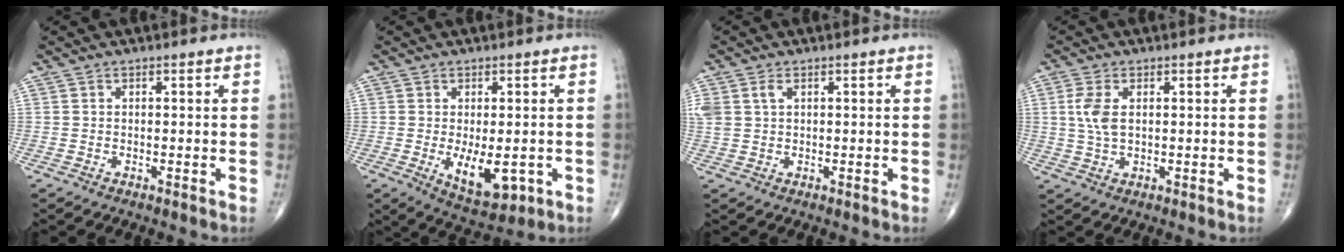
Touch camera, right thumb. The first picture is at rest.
{"total": 8.5, "force": [-1.8, 4.1, 7.2], "torque": [-0.091, -0.016, -0.013]}
{"total": 4.3, "force": [1.4, 2.8, 3.0], "torque": [-0.085, 0.013, 0.036]}
{"total": 4.9, "force": [1.0, 2.5, 4.1], "torque": [-0.098, 0.001, 0.019]}